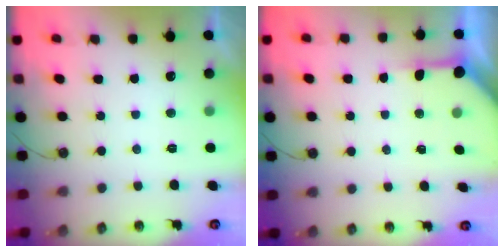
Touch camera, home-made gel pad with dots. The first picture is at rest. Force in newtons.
{"total": 4.5, "press": 4.5, "slide": 0.2}